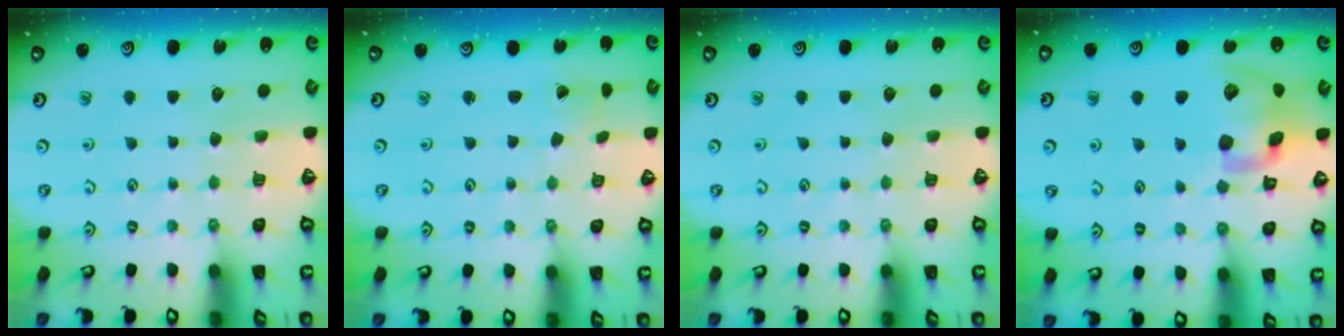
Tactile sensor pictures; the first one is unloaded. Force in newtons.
{"total": 0.8, "press": 0.7, "slide": 0.1}
{"total": 0.0}
{"total": 16.9, "press": 16.7, "slide": 2.6}